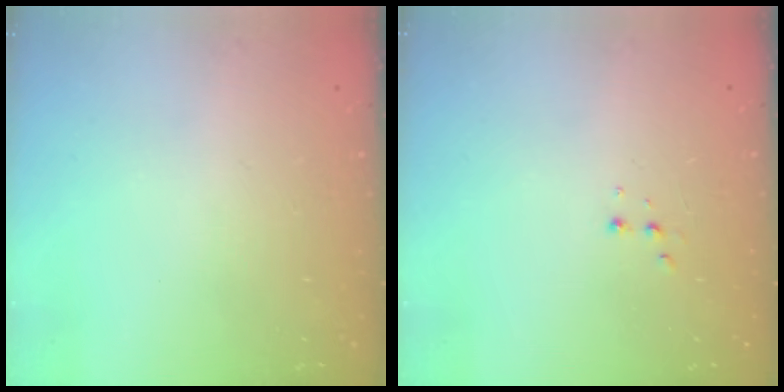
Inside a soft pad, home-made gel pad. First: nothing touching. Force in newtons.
{"total": 2.9, "press": 2.7, "slide": 1.0}